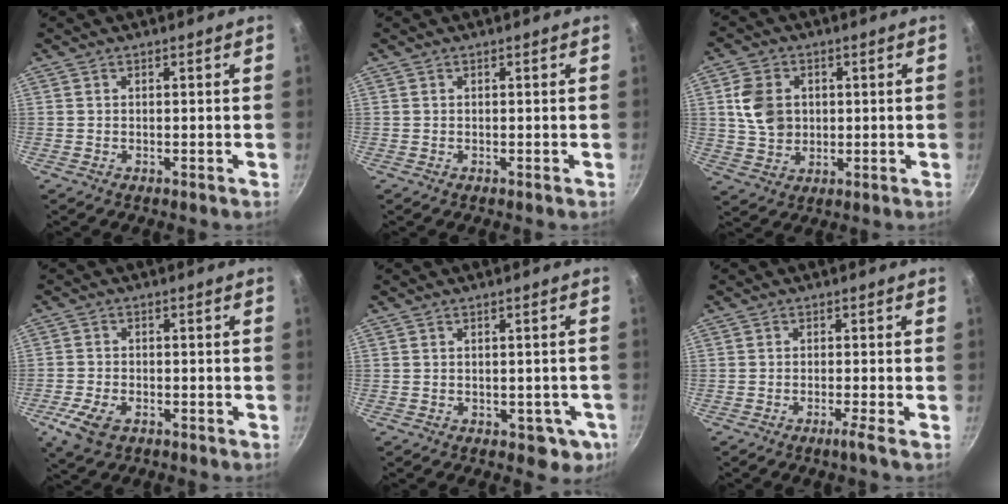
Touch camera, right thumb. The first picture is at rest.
{"total": 0.0}
{"total": 8.8, "force": [1.5, 7.0, 5.1], "torque": [-0.072, -0.005, 0.029]}
{"total": 6.3, "force": [-3.0, 3.5, 4.2], "torque": [-0.095, 0.004, -0.059]}
{"total": 5.2, "force": [-1.4, 3.4, 3.6], "torque": [-0.017, 0.009, -0.006]}
{"total": 2.0, "force": [-1.2, -0.6, 1.5], "torque": [-0.039, 0.006, -0.023]}